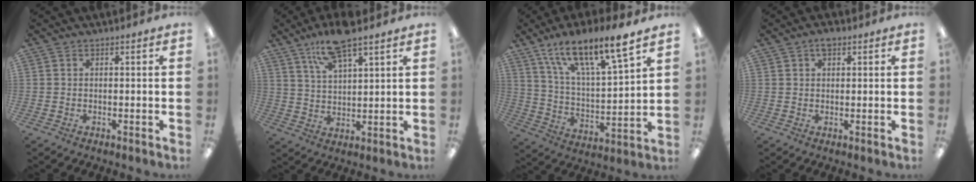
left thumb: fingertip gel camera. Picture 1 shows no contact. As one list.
[{"total": 10.4, "force": [7.8, 2.8, 6.2], "torque": [-0.120, -0.029, 0.140]}, {"total": 16.2, "force": [12.9, 3.0, 9.4], "torque": [-0.166, -0.084, 0.217]}, {"total": 2.3, "force": [1.5, 1.2, 1.2], "torque": [-0.018, -0.001, 0.025]}]